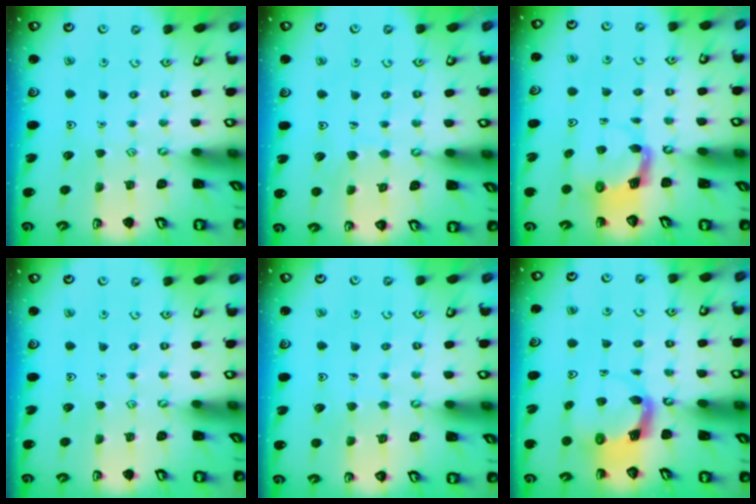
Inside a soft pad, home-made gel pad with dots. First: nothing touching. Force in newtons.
{"total": 4.7, "press": 4.7, "slide": 0.3}
{"total": 3.9, "press": 3.8, "slide": 0.7}
{"total": 0.0}
{"total": 4.8, "press": 4.8, "slide": 0.4}
{"total": 3.9, "press": 3.9, "slide": 0.6}